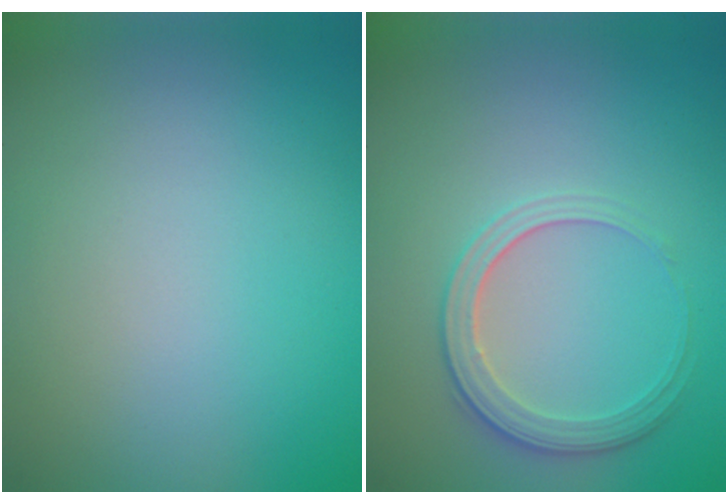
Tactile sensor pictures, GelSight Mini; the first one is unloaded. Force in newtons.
{"total": 2.8, "press": 2.7, "slide": 0.8}